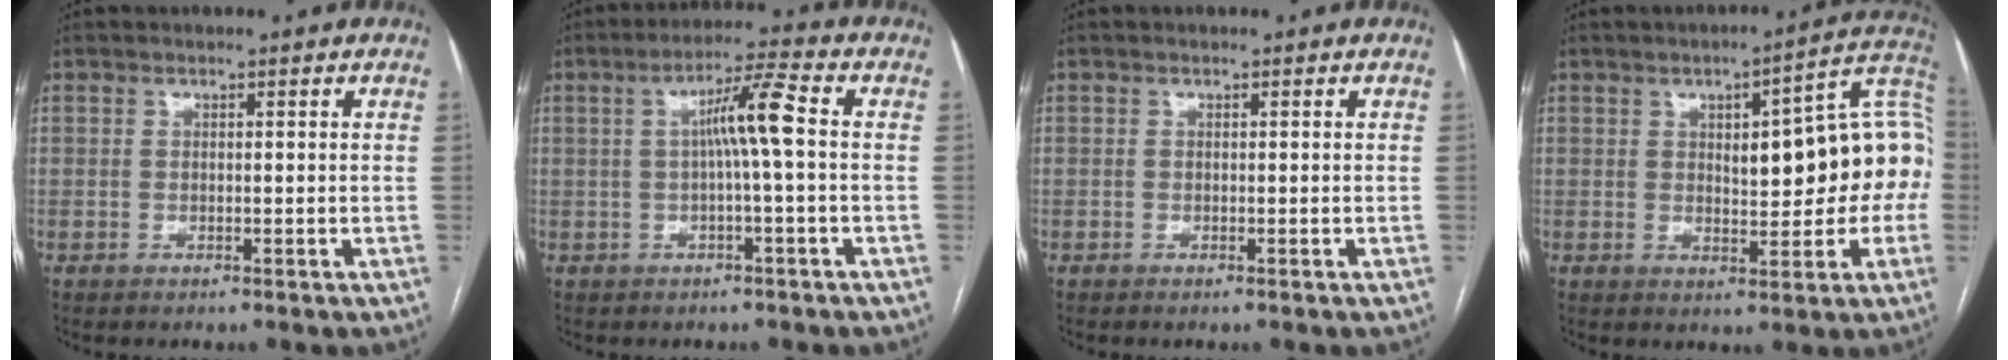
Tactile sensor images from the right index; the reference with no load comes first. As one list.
[{"total": 6.4, "force": [0.3, -0.4, 6.4], "torque": [-0.110, 0.017, 0.006]}, {"total": 0.0}, {"total": 15.0, "force": [0.9, 4.6, 14.2], "torque": [-0.186, 0.041, 0.017]}]